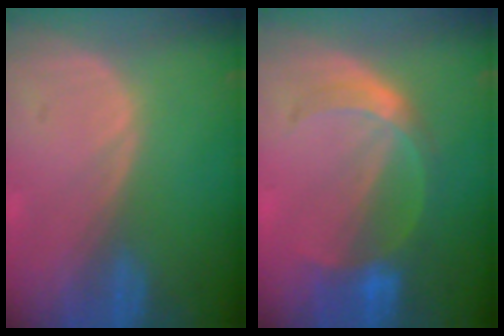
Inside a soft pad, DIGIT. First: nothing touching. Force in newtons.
{"total": 5.8, "press": 5.3, "slide": 2.3}